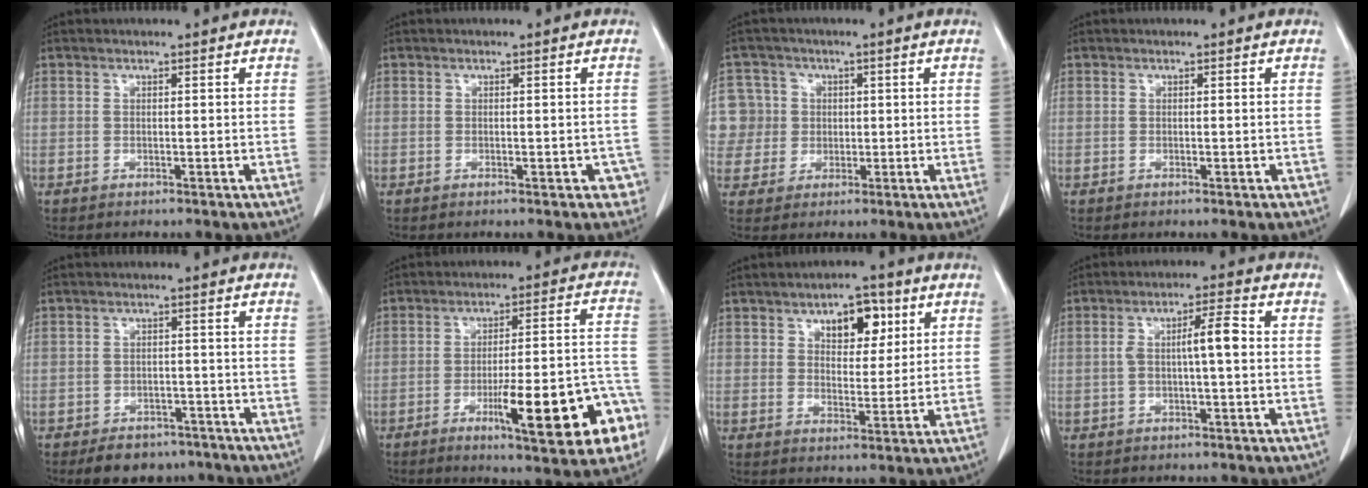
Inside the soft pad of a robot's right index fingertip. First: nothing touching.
{"total": 3.0, "force": [-1.3, 1.4, 2.4], "torque": [-0.010, 0.007, -0.010]}
{"total": 7.9, "force": [1.2, 7.8, 0.3], "torque": [-0.011, 0.035, 0.036]}
{"total": 0.6, "force": [-0.2, 0.2, 0.6], "torque": [-0.007, 0.000, 0.004]}
{"total": 7.6, "force": [-5.7, 4.1, 2.8], "torque": [-0.037, 0.004, -0.083]}
{"total": 17.7, "force": [-7.3, 2.6, 15.9], "torque": [-0.167, 0.019, -0.088]}
{"total": 7.0, "force": [3.4, 3.5, 5.0], "torque": [-0.069, 0.008, 0.053]}
{"total": 5.3, "force": [0.2, 0.7, 5.2], "torque": [-0.092, 0.020, 0.007]}